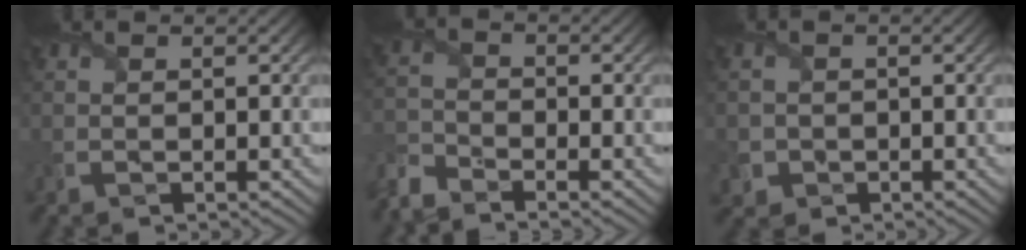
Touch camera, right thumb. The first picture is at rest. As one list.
[{"total": 4.7, "force": [-4.2, 1.4, 1.4], "torque": [-0.039, -0.014, -0.103]}, {"total": 2.5, "force": [-0.9, 2.4, 0.4], "torque": [-0.011, -0.008, -0.016]}]